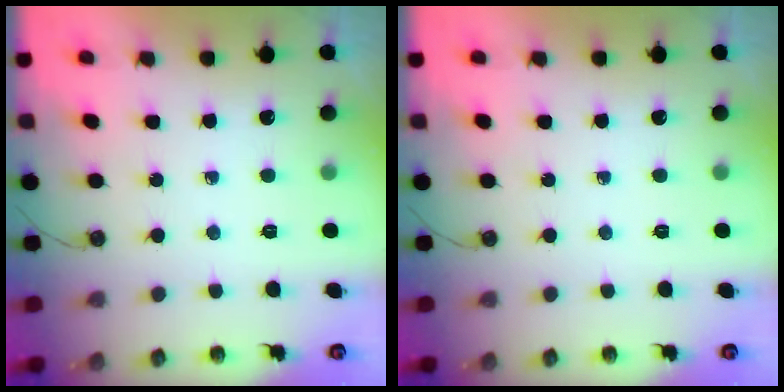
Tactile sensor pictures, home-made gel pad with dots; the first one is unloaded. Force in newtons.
{"total": 0.0}